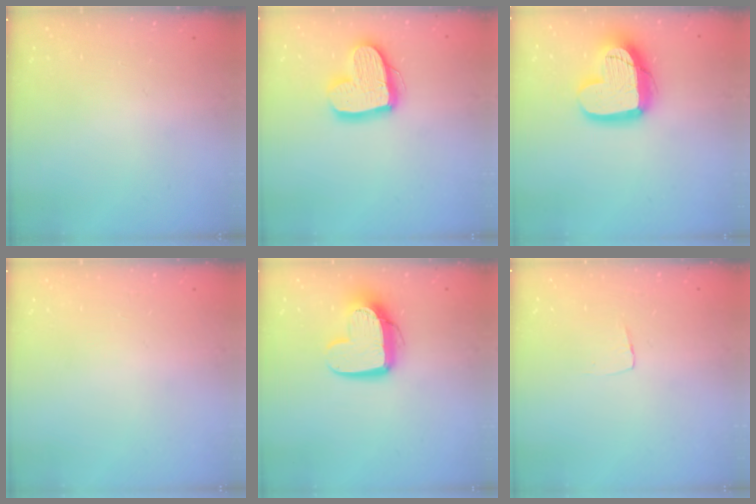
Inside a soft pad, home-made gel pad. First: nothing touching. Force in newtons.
{"total": 16.0, "press": 16.0, "slide": 1.5}
{"total": 17.4, "press": 17.4, "slide": 1.4}
{"total": 0.0}
{"total": 12.9, "press": 12.8, "slide": 1.1}
{"total": 3.3, "press": 3.3, "slide": 0.2}